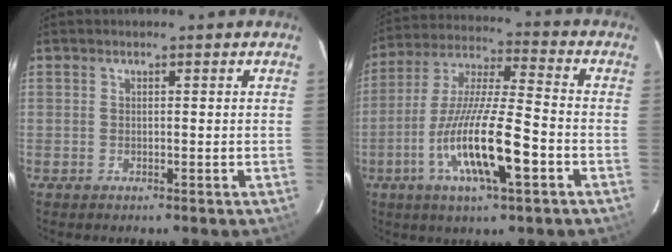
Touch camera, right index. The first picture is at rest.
{"total": 16.4, "force": [-6.1, 2.7, 15.0], "torque": [-0.299, -0.015, -0.118]}